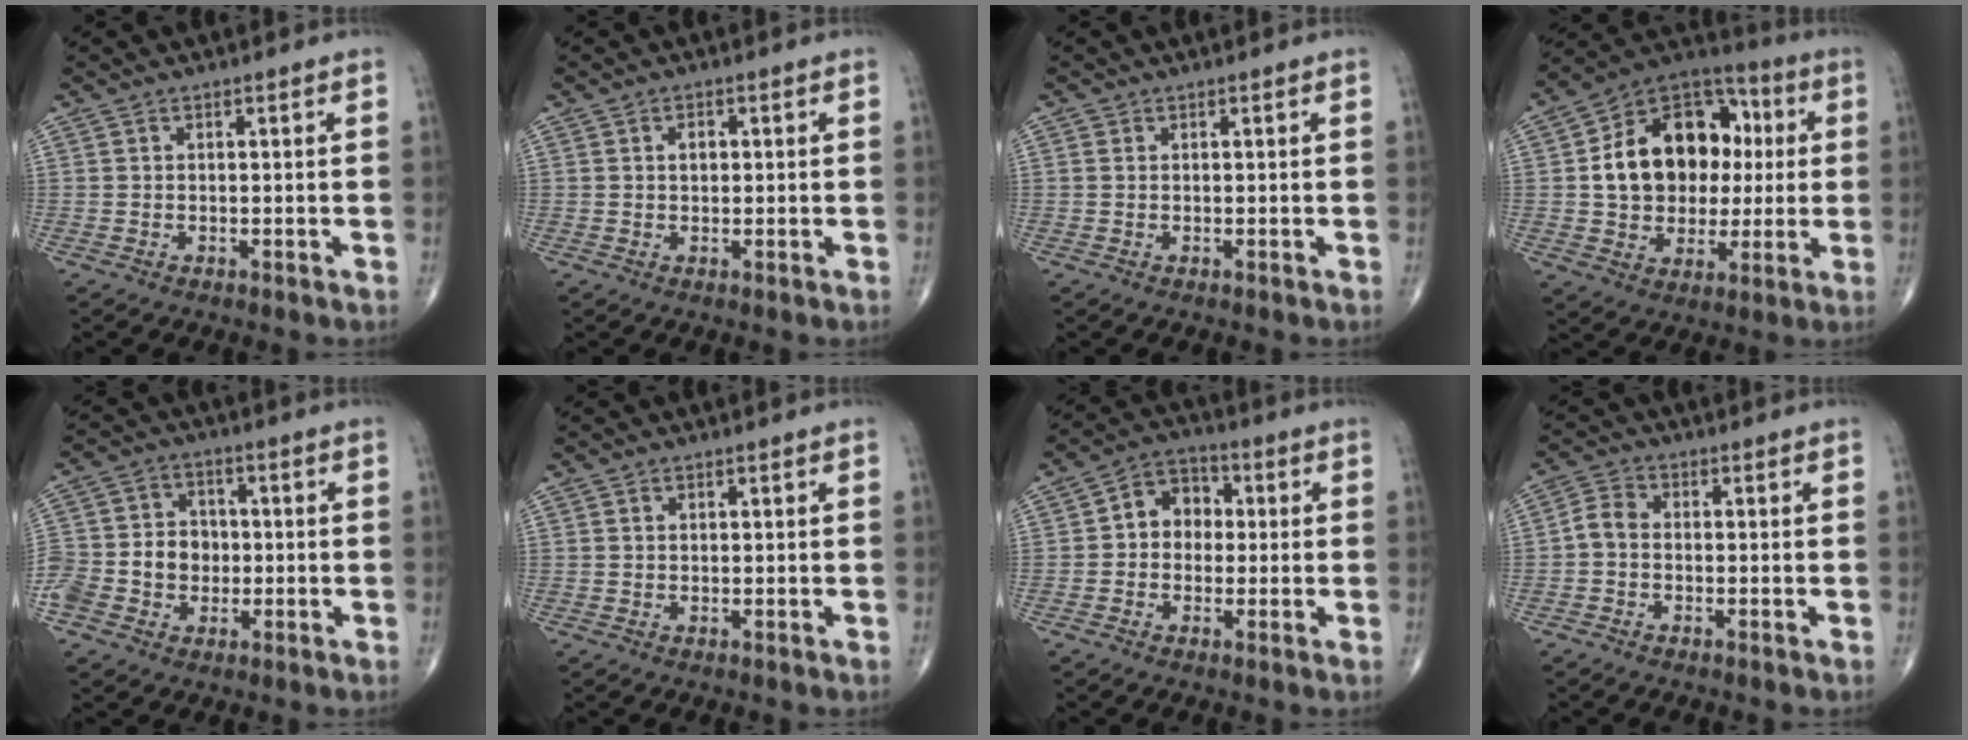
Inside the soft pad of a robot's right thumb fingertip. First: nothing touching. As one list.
[{"total": 2.0, "force": [0.3, 1.4, 1.4], "torque": [-0.014, 0.003, 0.003]}, {"total": 0.7, "force": [0.1, 0.7, 0.3], "torque": [-0.003, 0.001, 0.002]}, {"total": 20.7, "force": [2.3, 15.4, 13.7], "torque": [-0.180, 0.027, 0.039]}, {"total": 12.9, "force": [-2.2, 10.7, 6.8], "torque": [-0.121, 0.031, -0.039]}, {"total": 0.8, "force": [0.2, 0.6, 0.4], "torque": [-0.006, 0.000, 0.004]}, {"total": 7.7, "force": [0.4, 6.3, 4.4], "torque": [-0.036, 0.024, -0.009]}, {"total": 3.6, "force": [-0.8, 2.6, 2.4], "torque": [-0.042, 0.013, -0.029]}]